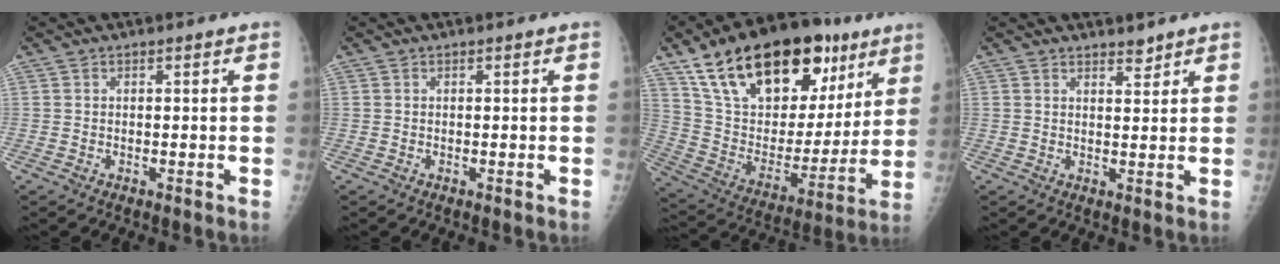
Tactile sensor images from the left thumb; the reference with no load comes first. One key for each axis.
{"total": 0.0}
{"total": 30.8, "fx": 17.3, "fy": 15.4, "fz": 20.3, "tx": -0.293, "ty": -0.015, "tz": 0.290}
{"total": 2.2, "fx": 1.9, "fy": 0.7, "fz": 0.7, "tx": 0.001, "ty": -0.016, "tz": 0.029}